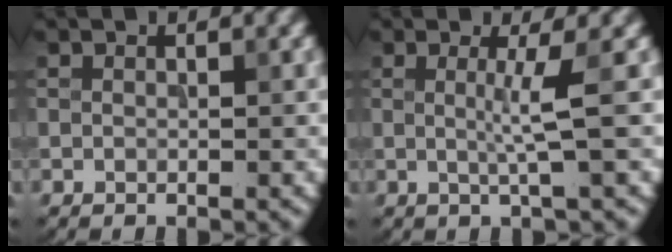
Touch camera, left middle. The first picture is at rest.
{"total": 2.7, "force": [0.2, 0.3, 2.7], "torque": [-0.051, 0.000, -0.003]}